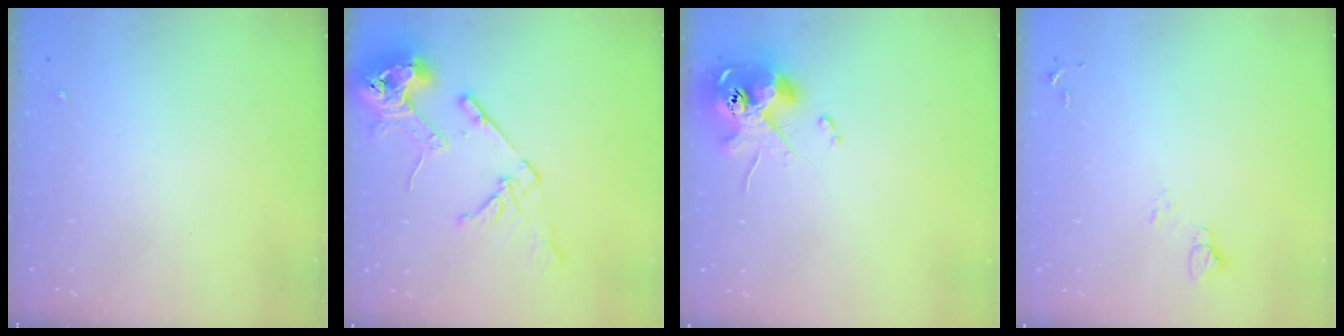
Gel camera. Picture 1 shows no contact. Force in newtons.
{"total": 17.0, "press": 16.9, "slide": 1.9}
{"total": 11.3, "press": 11.1, "slide": 1.6}
{"total": 5.9, "press": 5.8, "slide": 0.5}